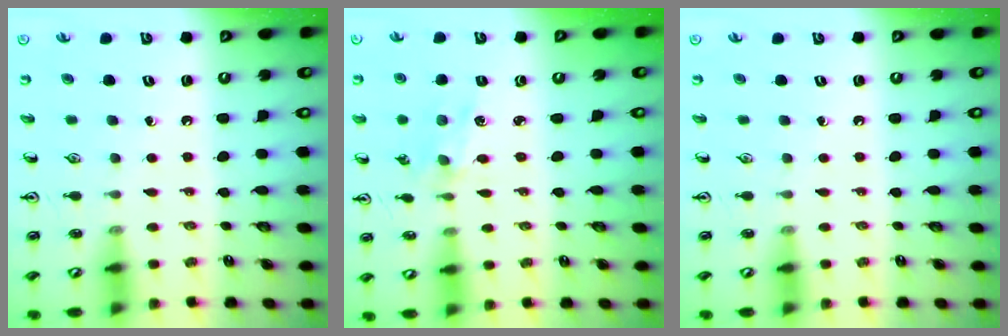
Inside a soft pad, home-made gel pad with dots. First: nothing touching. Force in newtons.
{"total": 1.9, "press": 1.9, "slide": 0.3}
{"total": 0.0}